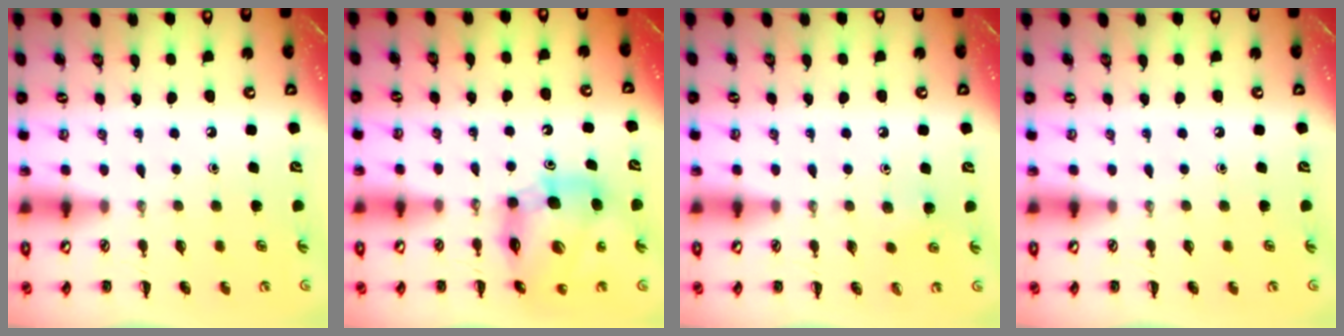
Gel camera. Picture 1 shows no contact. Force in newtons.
{"total": 10.6, "press": 10.3, "slide": 2.6}
{"total": 2.4, "press": 2.3, "slide": 0.9}
{"total": 0.0}